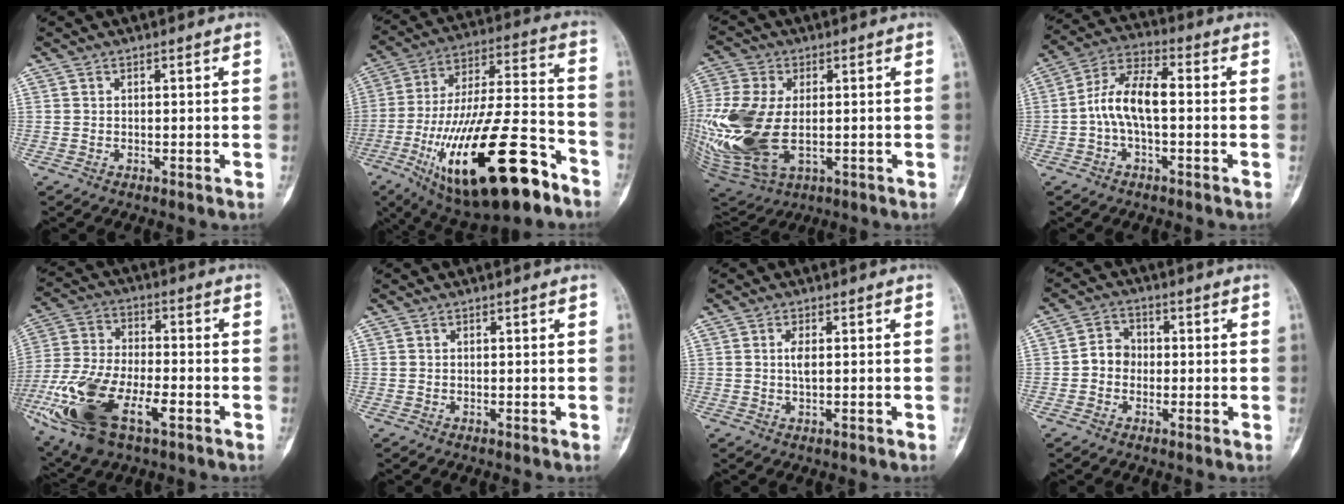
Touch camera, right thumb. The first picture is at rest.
{"total": 30.0, "force": [-13.9, 10.3, 24.5], "torque": [-0.453, 0.050, -0.218]}
{"total": 20.8, "force": [-1.2, 12.4, 16.7], "torque": [-0.406, -0.023, -0.003]}
{"total": 9.6, "force": [-0.9, 4.4, 8.5], "torque": [-0.168, 0.036, -0.024]}
{"total": 19.8, "force": [-8.0, 9.1, 15.7], "torque": [-0.334, 0.004, -0.141]}
{"total": 0.0}
{"total": 2.2, "force": [0.1, 0.6, 2.1], "torque": [-0.046, -0.002, 0.002]}
{"total": 4.5, "force": [-0.7, 3.9, 2.2], "torque": [-0.021, 0.017, -0.022]}